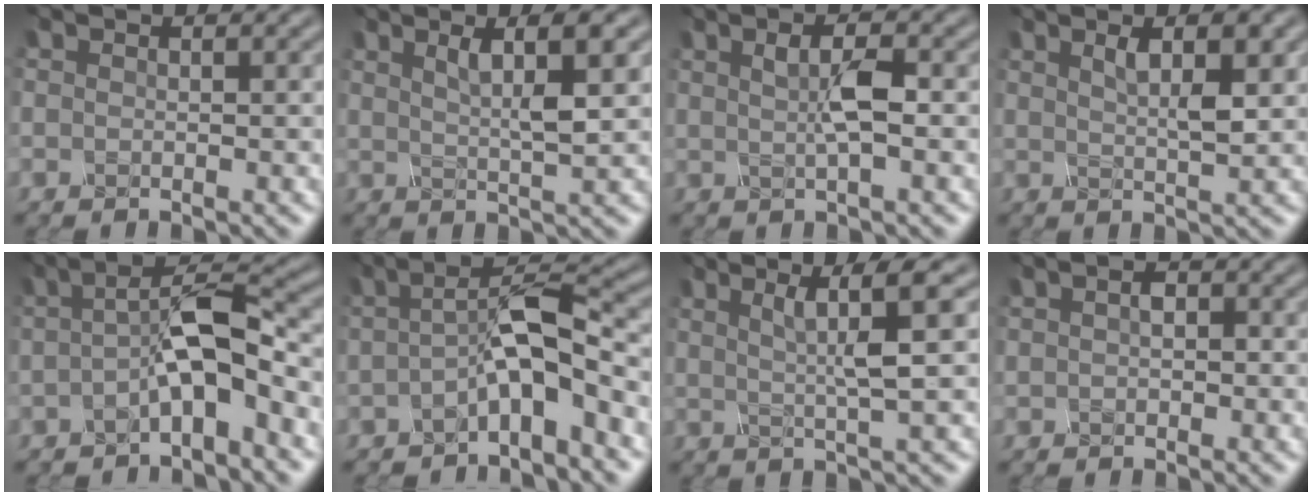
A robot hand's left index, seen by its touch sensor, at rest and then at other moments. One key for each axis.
{"total": 3.9, "fx": 1.5, "fy": 0.8, "fz": 3.5, "tx": -0.051, "ty": 0.000, "tz": 0.026}
{"total": 2.7, "fx": 0.0, "fy": 0.7, "fz": 2.6, "tx": -0.046, "ty": 0.003, "tz": 0.000}
{"total": 3.4, "fx": 1.1, "fy": 1.0, "fz": 3.0, "tx": -0.048, "ty": 0.000, "tz": 0.020}
{"total": 5.9, "fx": -1.3, "fy": 1.7, "fz": 5.5, "tx": -0.091, "ty": 0.015, "tz": -0.031}
{"total": 5.5, "fx": -1.5, "fy": 1.4, "fz": 5.1, "tx": -0.083, "ty": 0.017, "tz": -0.034}
{"total": 4.4, "fx": 1.3, "fy": 0.5, "fz": 4.2, "tx": -0.062, "ty": 0.006, "tz": 0.022}
{"total": 1.6, "fx": 0.0, "fy": 1.2, "fz": 1.0, "tx": -0.016, "ty": 0.004, "tz": 0.004}